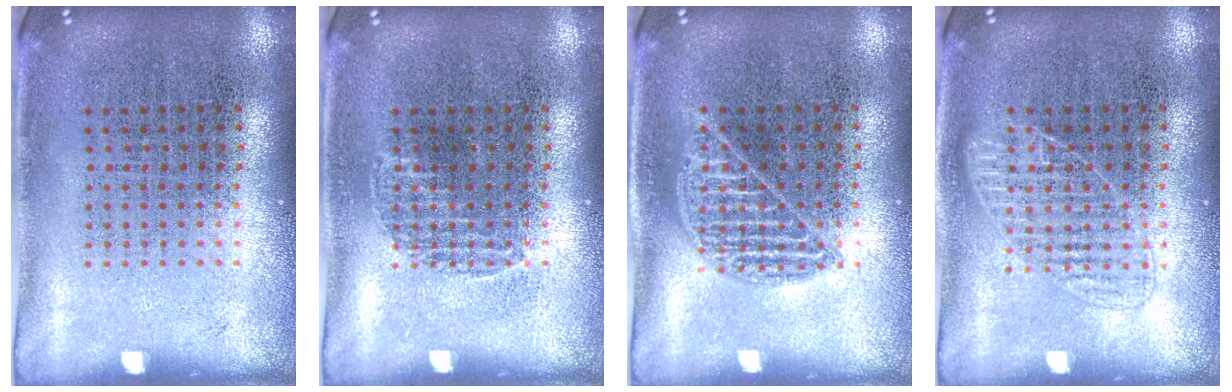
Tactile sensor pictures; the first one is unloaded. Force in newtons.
{"total": 0.6, "press": 0.6, "slide": 0.1}
{"total": 1.0, "press": 1.0, "slide": 0.1}
{"total": 1.8, "press": 1.8, "slide": 0.3}